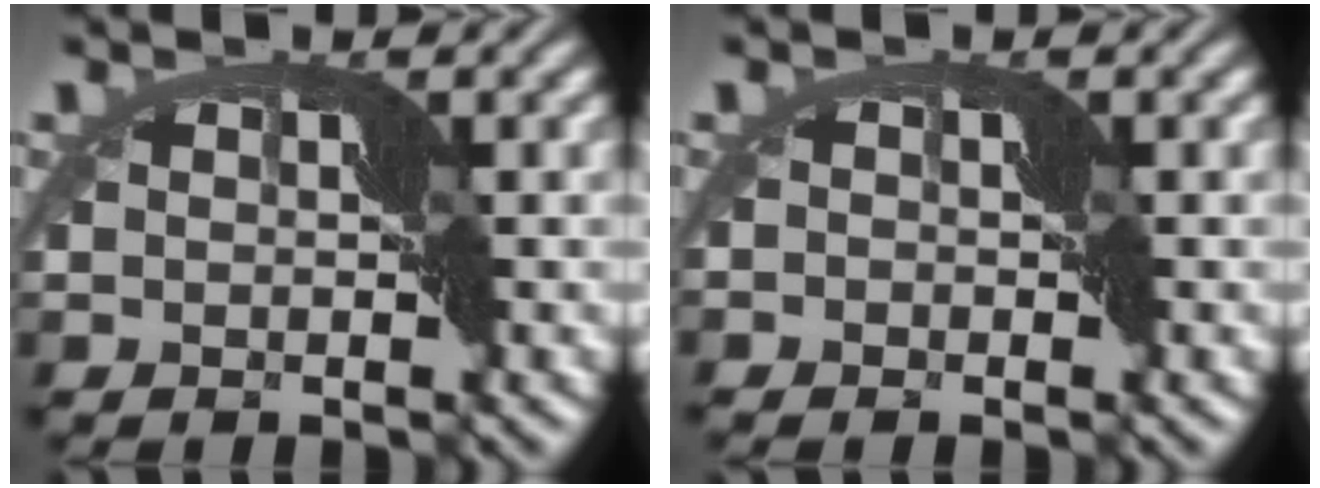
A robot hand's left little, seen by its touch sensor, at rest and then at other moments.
{"total": 1.0, "force": [-0.7, 0.7, 0.1], "torque": [0.000, 0.007, -0.010]}